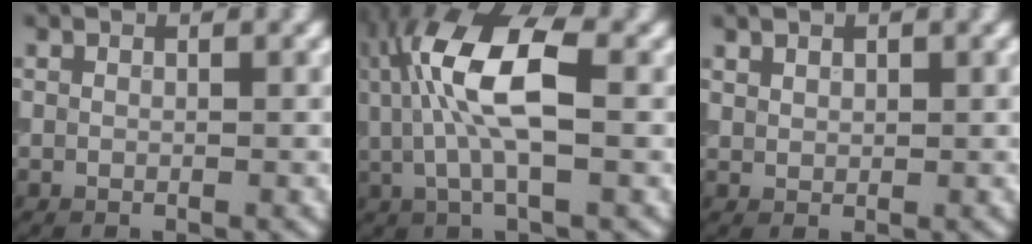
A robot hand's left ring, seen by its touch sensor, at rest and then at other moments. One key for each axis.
{"total": 8.1, "fx": 1.3, "fy": 2.8, "fz": 7.5, "tx": -0.149, "ty": 0.006, "tz": 0.020}
{"total": 1.1, "fx": 0.9, "fy": 0.6, "fz": 0.1, "tx": -0.003, "ty": 0.002, "tz": 0.018}